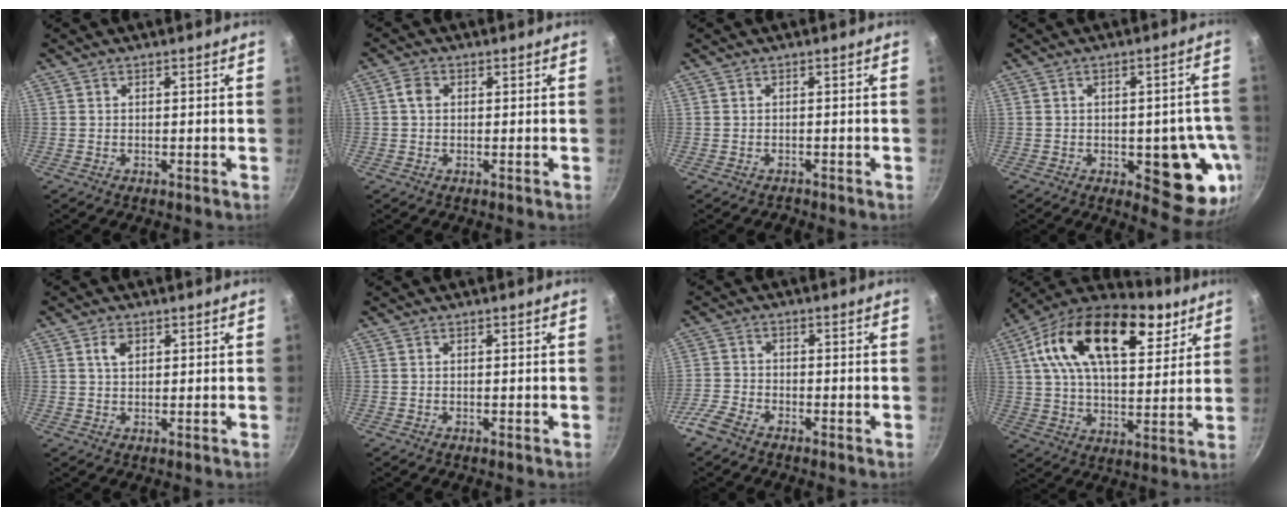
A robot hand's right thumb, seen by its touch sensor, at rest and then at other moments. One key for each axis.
{"total": 2.4, "fx": 0.3, "fy": 1.8, "fz": 1.5, "tx": -0.027, "ty": 0.006, "tz": 0.001}
{"total": 0.6, "fx": -0.5, "fy": 0.1, "fz": -0.2, "tx": 0.007, "ty": 0.013, "tz": -0.004}
{"total": 14.3, "fx": -3.9, "fy": 6.2, "fz": 12.3, "tx": -0.083, "ty": 0.008, "tz": -0.045}
{"total": 2.7, "fx": 1.0, "fy": 1.7, "fz": 1.8, "tx": -0.027, "ty": 0.000, "tz": 0.018}
{"total": 0.0}
{"total": 4.6, "fx": -3.6, "fy": 2.2, "fz": 1.9, "tx": -0.047, "ty": 0.024, "tz": -0.081}
{"total": 25.8, "fx": 11.1, "fy": 13.9, "fz": 18.7, "tx": -0.298, "ty": -0.015, "tz": 0.170}